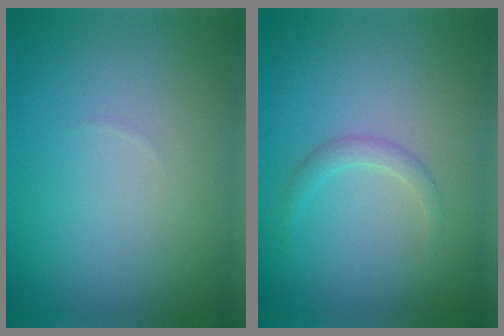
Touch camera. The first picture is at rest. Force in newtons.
{"total": 1.2, "press": 1.2, "slide": 0.0}